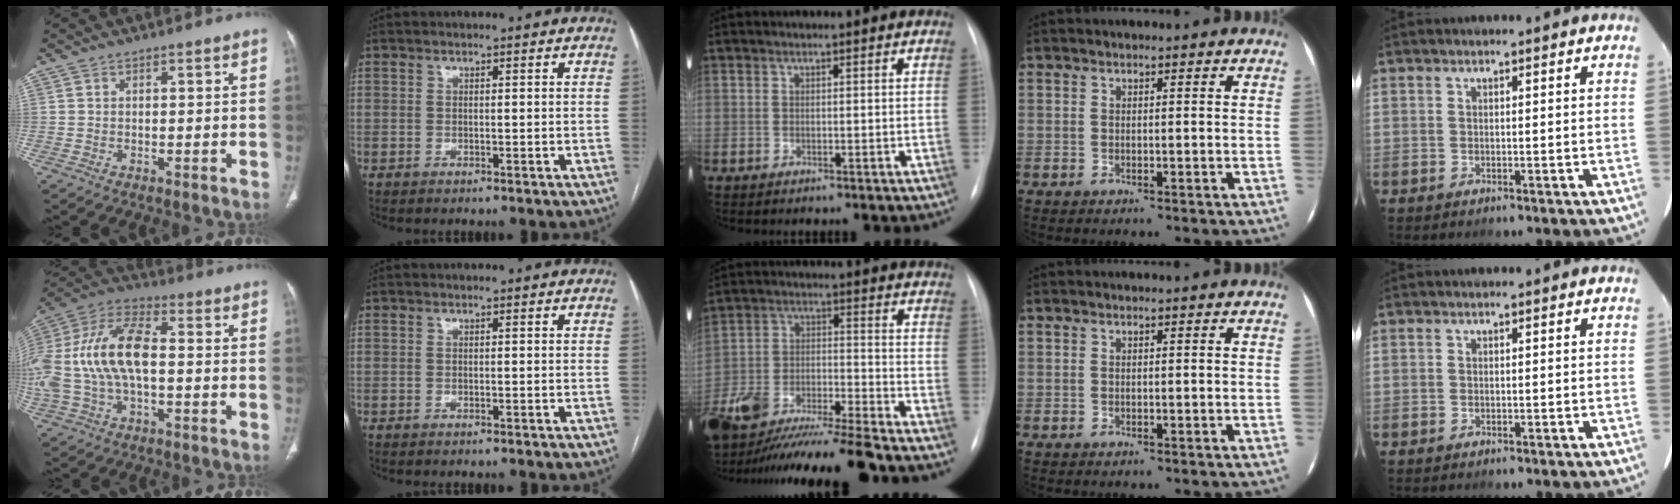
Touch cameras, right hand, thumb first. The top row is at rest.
{"thumb": {"total": 19.7, "force": [-0.7, 10.4, 16.7], "torque": [-0.372, 0.037, -0.013]}, "middle": {"total": 20.3, "force": [-17.8, 0.5, 9.8], "torque": [-0.193, -0.030, -0.305]}}